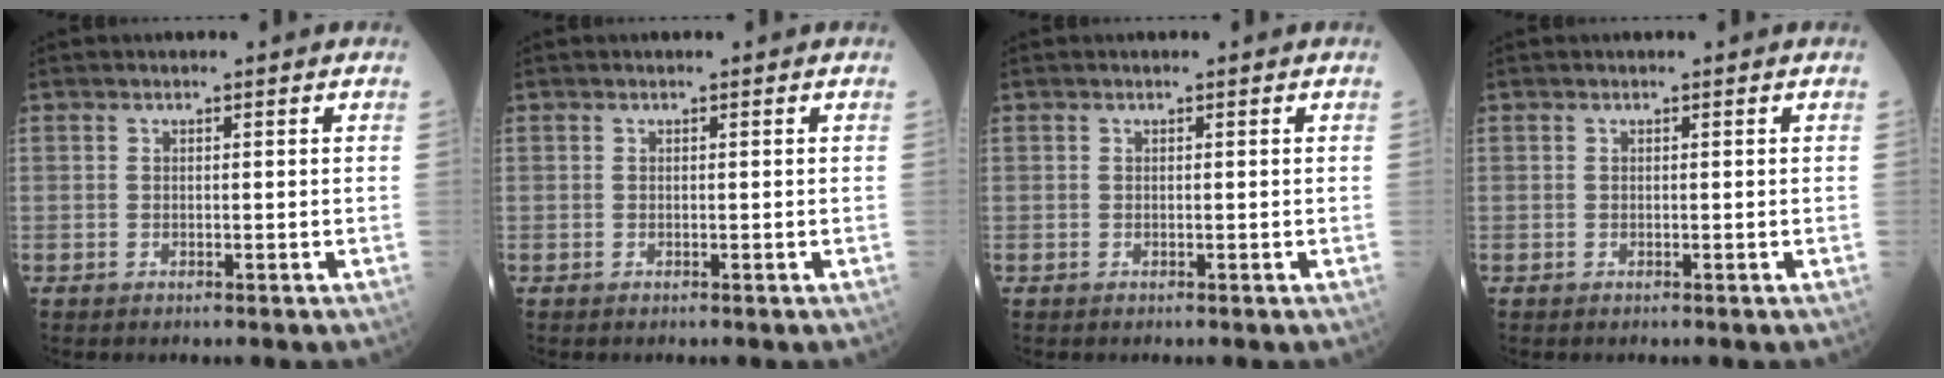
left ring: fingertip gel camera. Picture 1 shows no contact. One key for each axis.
{"total": 0.0}
{"total": 0.0}
{"total": 0.0}